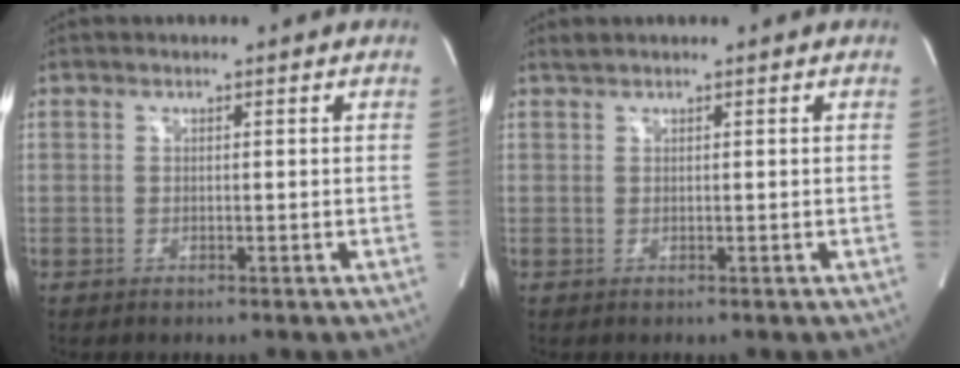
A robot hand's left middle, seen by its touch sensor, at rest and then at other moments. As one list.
[{"total": 0.7, "force": [0.7, -0.1, 0.1], "torque": [-0.011, 0.007, 0.019]}]